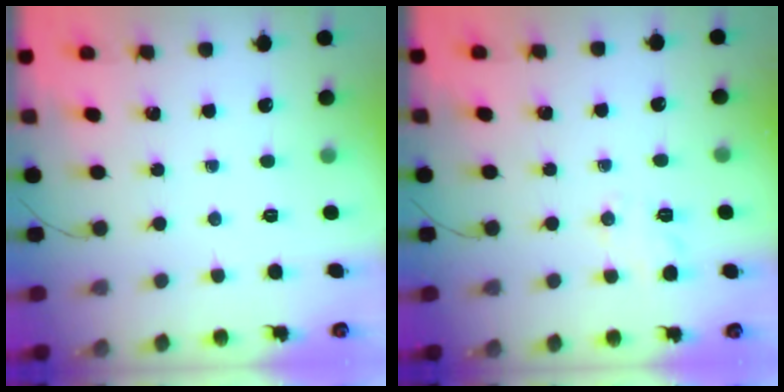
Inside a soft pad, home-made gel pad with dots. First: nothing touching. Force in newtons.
{"total": 2.7, "press": 2.3, "slide": 1.5}